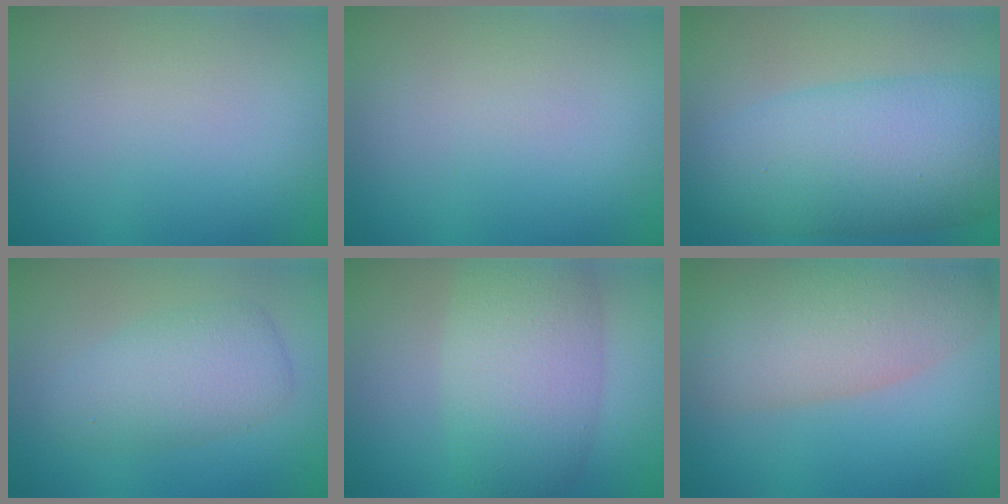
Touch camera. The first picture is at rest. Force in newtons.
{"total": 0.0}
{"total": 10.0, "press": 10.0, "slide": 0.3}
{"total": 4.4, "press": 4.4, "slide": 0.1}
{"total": 7.3, "press": 7.3, "slide": 0.3}
{"total": 8.0, "press": 8.0, "slide": 0.6}